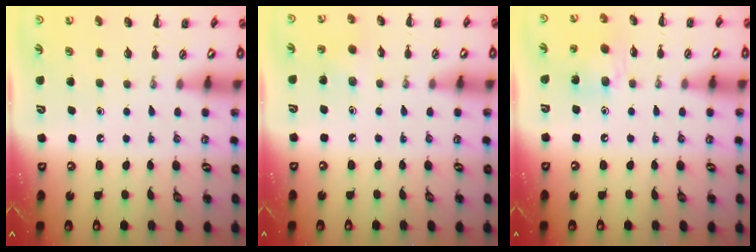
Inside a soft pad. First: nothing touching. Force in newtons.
{"total": 5.7, "press": 5.5, "slide": 1.5}
{"total": 10.1, "press": 9.9, "slide": 1.9}